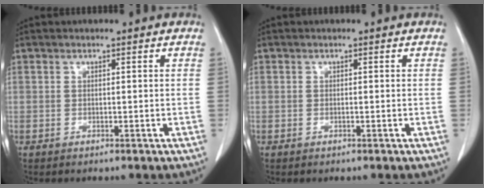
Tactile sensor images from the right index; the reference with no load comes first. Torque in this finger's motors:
{"motor_torque": [0.13, -0.06, -0.01, -0.01]}